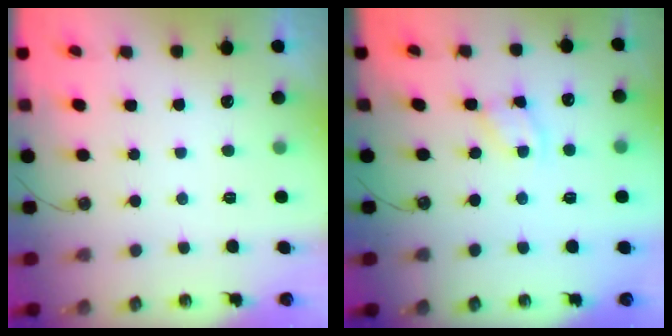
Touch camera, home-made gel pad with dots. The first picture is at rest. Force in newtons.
{"total": 2.8, "press": 2.8, "slide": 0.3}